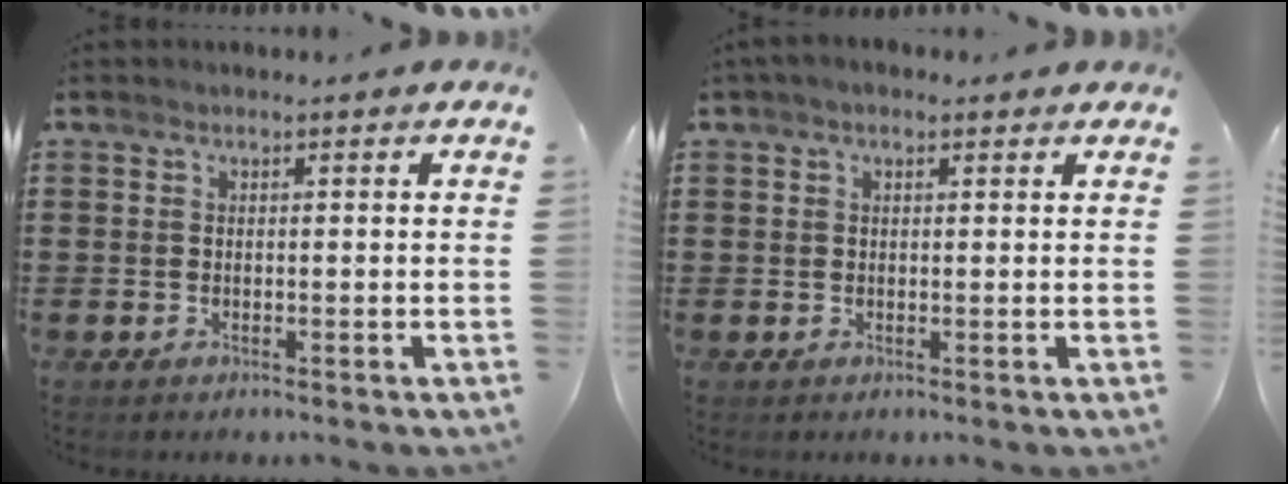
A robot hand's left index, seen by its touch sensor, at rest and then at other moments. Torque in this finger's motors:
{"motor_torque": [2.14, 0.00, 0.33, 0.14]}